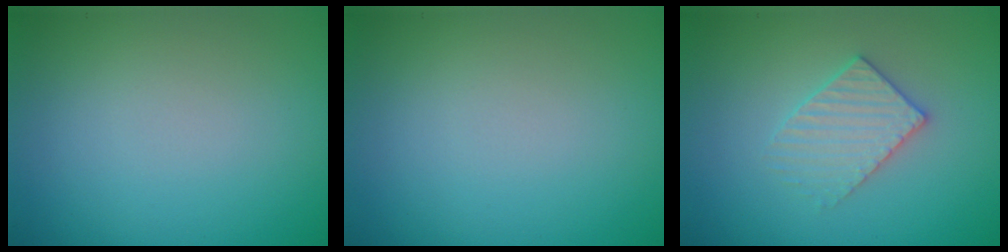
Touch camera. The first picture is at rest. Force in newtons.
{"total": 0.0}
{"total": 2.7, "press": 2.7, "slide": 0.5}